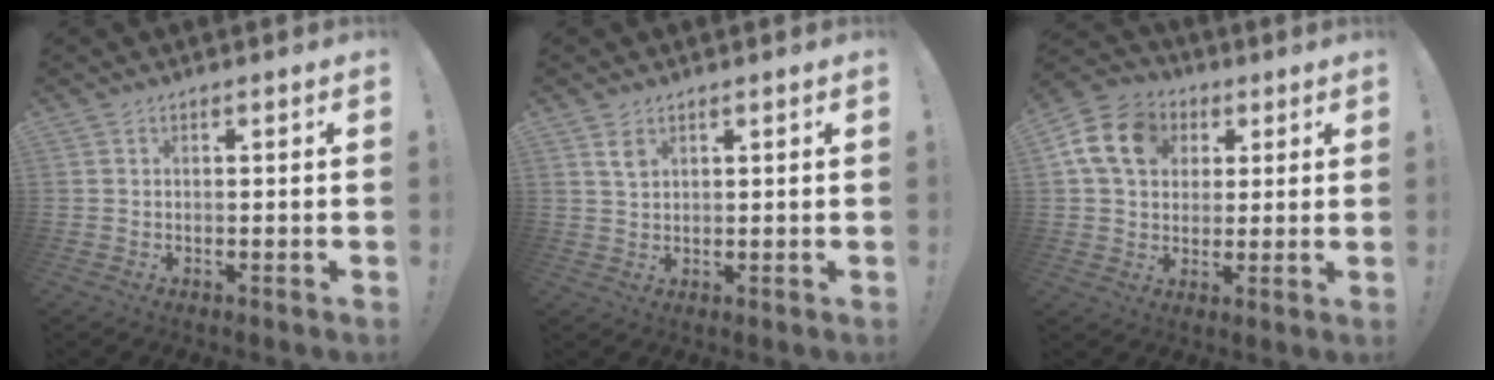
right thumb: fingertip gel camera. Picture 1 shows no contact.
{"total": 3.4, "force": [1.9, 2.0, 2.0], "torque": [-0.024, -0.009, 0.032]}
{"total": 14.9, "force": [4.5, 11.7, 8.1], "torque": [-0.126, -0.002, 0.091]}